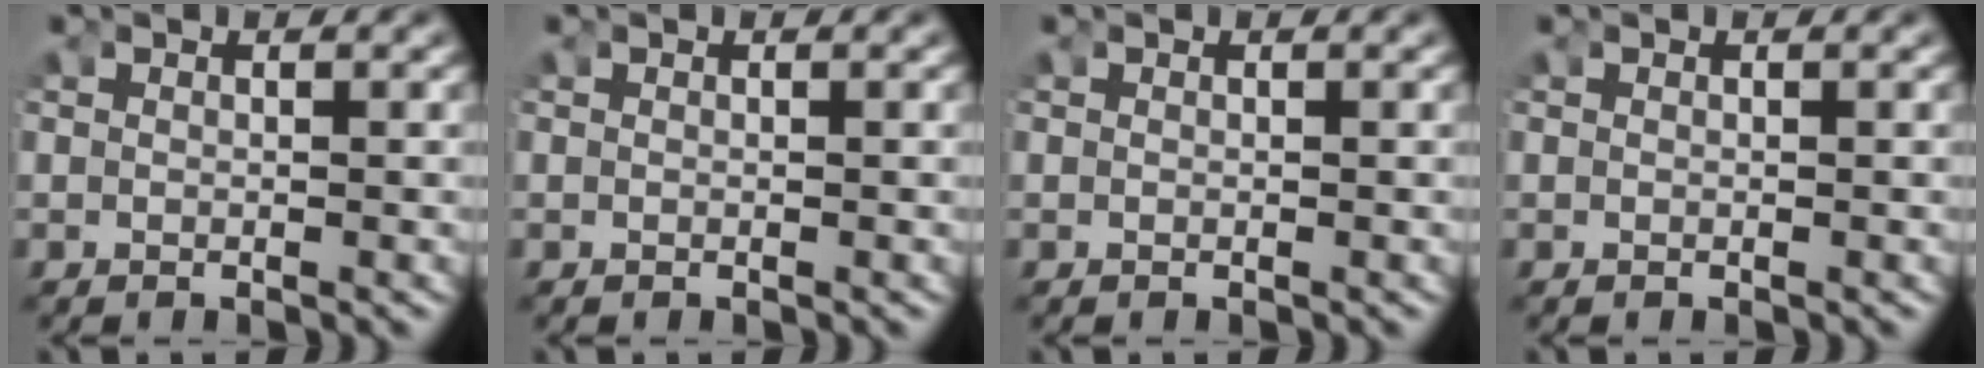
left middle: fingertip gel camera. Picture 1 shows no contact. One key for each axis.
{"total": 0.0}
{"total": 0.0}
{"total": 0.0}